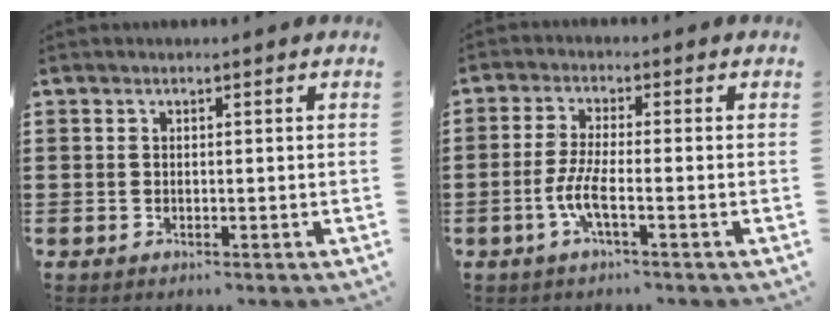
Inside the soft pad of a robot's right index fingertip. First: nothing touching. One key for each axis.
{"total": 4.9, "fx": -1.9, "fy": 0.7, "fz": 4.4, "tx": -0.104, "ty": -0.010, "tz": -0.044}